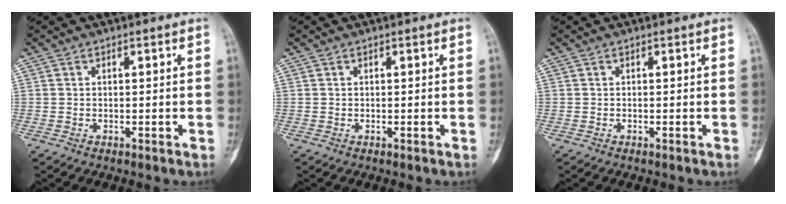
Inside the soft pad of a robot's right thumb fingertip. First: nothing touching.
{"total": 0.0}
{"total": 0.0}